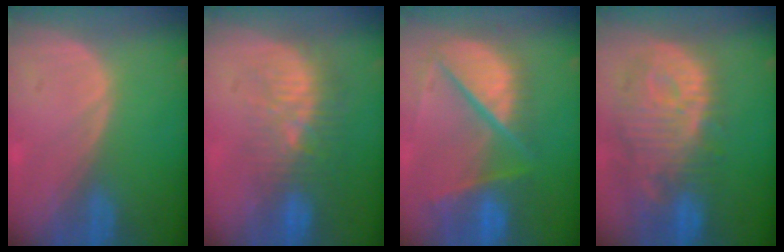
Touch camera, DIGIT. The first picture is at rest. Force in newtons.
{"total": 9.3, "press": 8.5, "slide": 3.6}
{"total": 11.4, "press": 9.4, "slide": 6.4}
{"total": 13.0, "press": 11.3, "slide": 6.3}